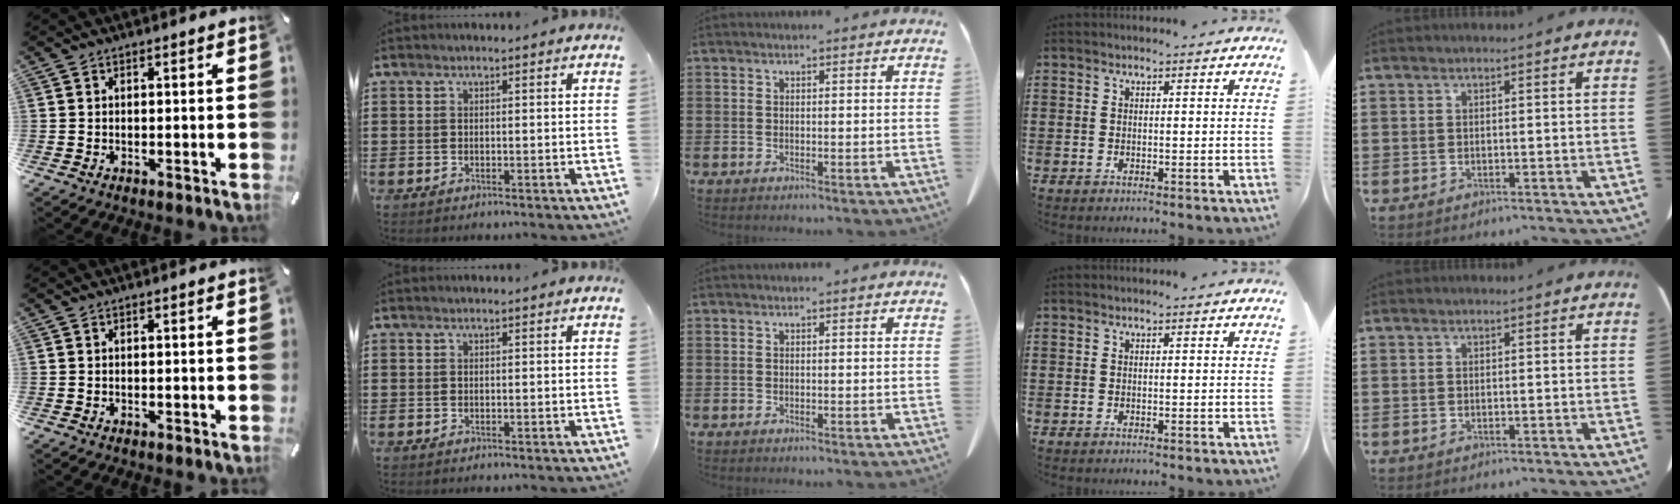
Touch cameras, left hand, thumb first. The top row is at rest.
{}